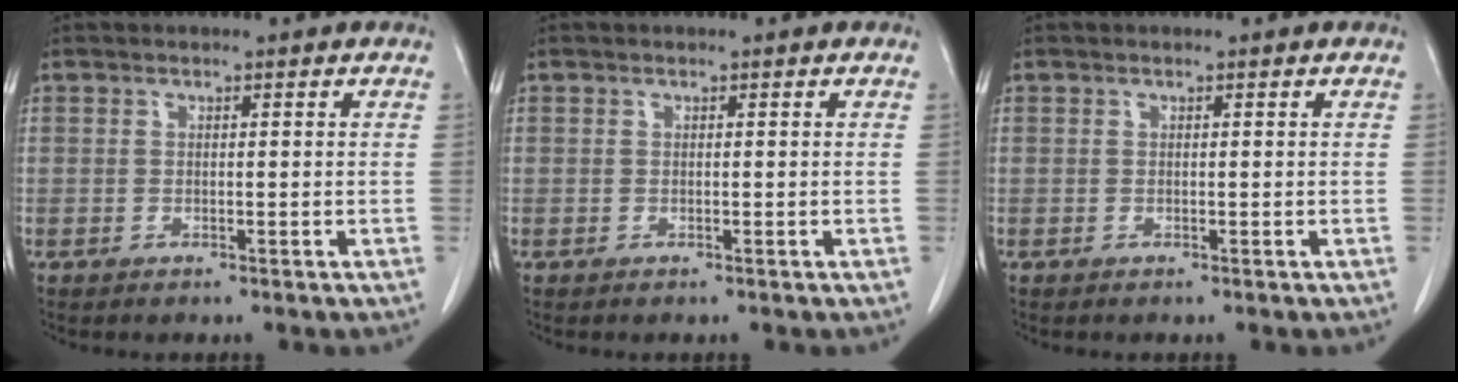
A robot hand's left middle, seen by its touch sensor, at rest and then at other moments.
{"total": 0.0}
{"total": 0.0}